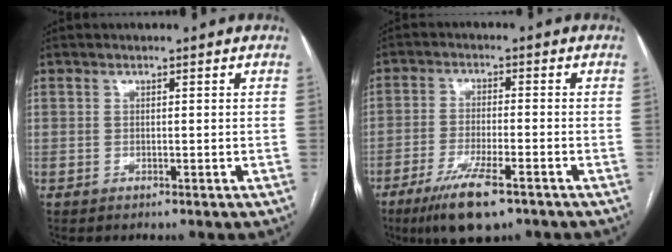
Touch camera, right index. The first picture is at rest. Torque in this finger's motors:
{"motor_torque": [0.94, -0.69, 0.23, 0.08]}